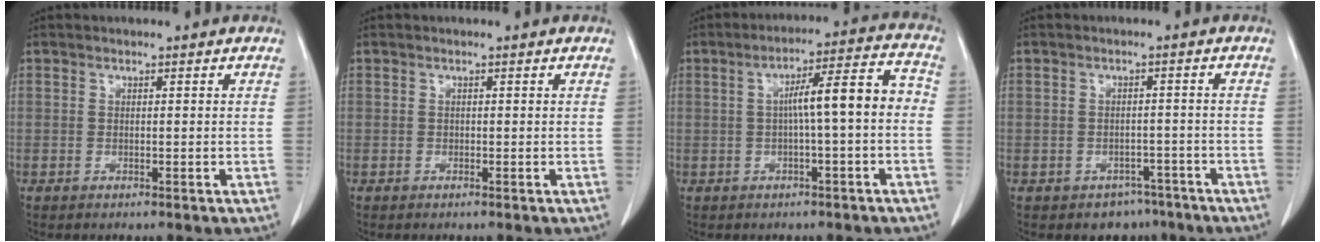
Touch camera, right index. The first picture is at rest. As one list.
[{"total": 0.0}, {"total": 8.5, "force": [-0.7, 0.6, 8.5], "torque": [-0.124, 0.032, -0.011]}, {"total": 4.5, "force": [-3.1, 3.3, 0.2], "torque": [0.012, 0.016, -0.040]}]